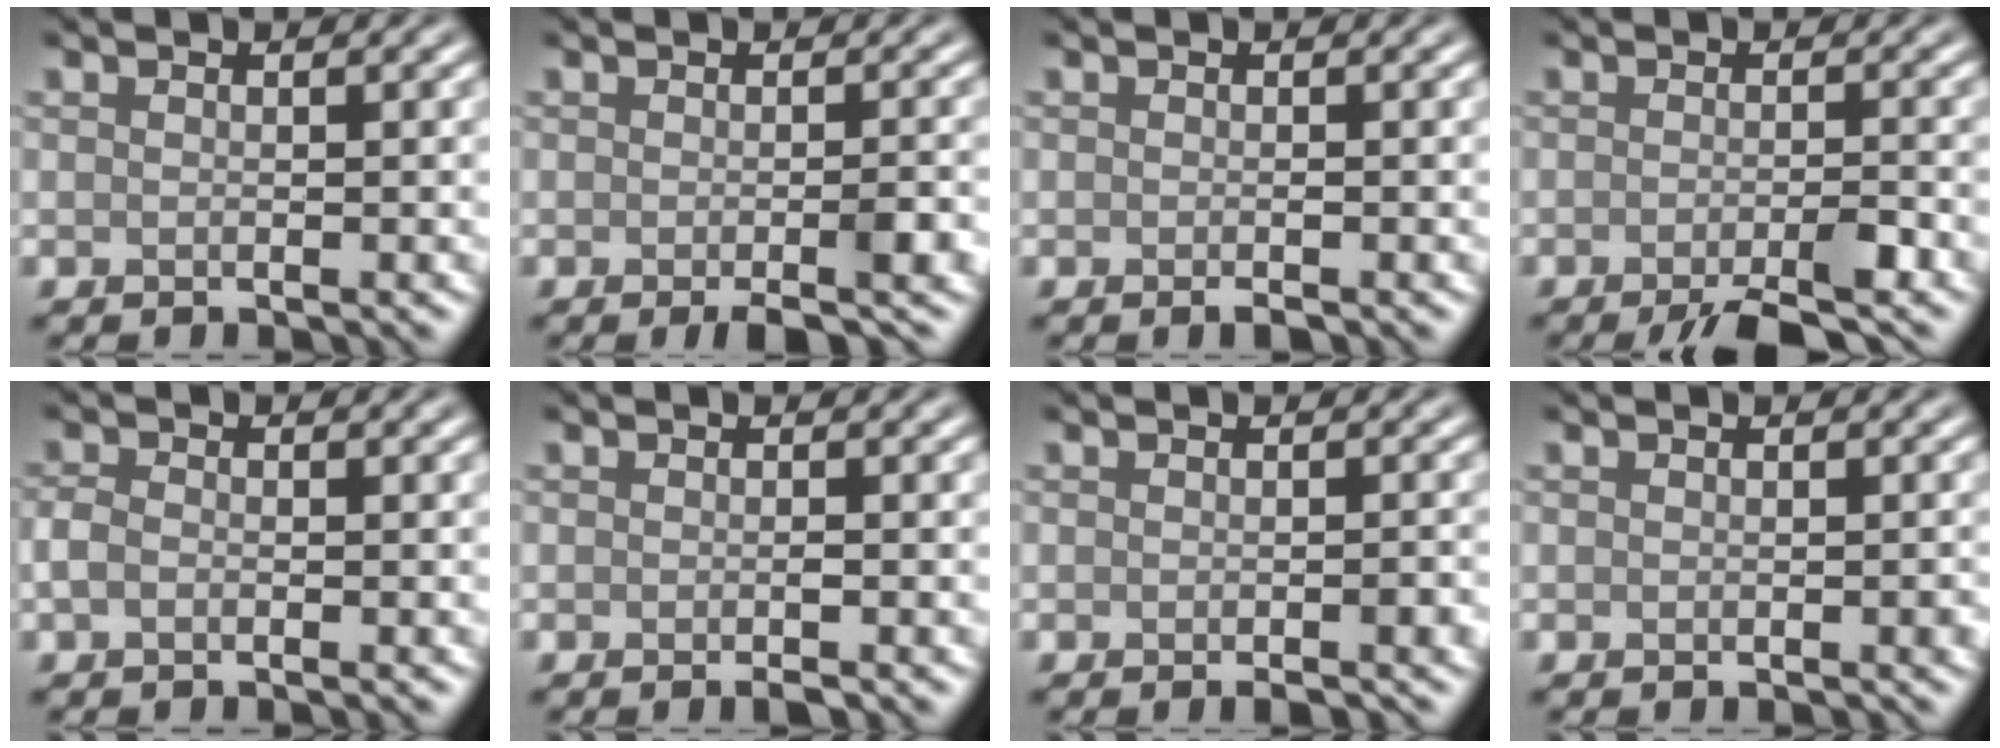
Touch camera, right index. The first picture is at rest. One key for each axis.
{"total": 2.9, "fx": -1.5, "fy": 0.5, "fz": 2.5, "tx": -0.036, "ty": -0.002, "tz": -0.024}
{"total": 0.7, "fx": -0.4, "fy": 0.1, "fz": 0.6, "tx": -0.009, "ty": 0.000, "tz": -0.004}
{"total": 4.1, "fx": -2.9, "fy": 0.6, "fz": 2.8, "tx": -0.041, "ty": -0.001, "tz": -0.049}
{"total": 1.4, "fx": -0.7, "fy": 0.9, "fz": 0.9, "tx": -0.017, "ty": 0.003, "tz": -0.017}
{"total": 0.9, "fx": -0.4, "fy": 0.1, "fz": 0.8, "tx": -0.011, "ty": 0.000, "tz": -0.006}
{"total": 1.7, "fx": -0.9, "fy": 0.6, "fz": 1.4, "tx": -0.016, "ty": -0.002, "tz": -0.008}
{"total": 0.7, "fx": -0.2, "fy": 0.5, "fz": 0.5, "tx": -0.006, "ty": -0.003, "tz": -0.001}